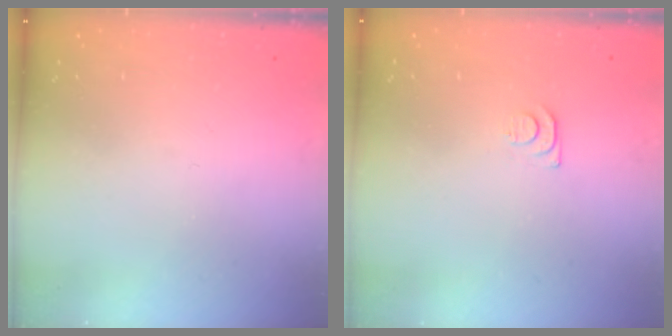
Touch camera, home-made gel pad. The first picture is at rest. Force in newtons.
{"total": 3.8, "press": 3.7, "slide": 0.5}